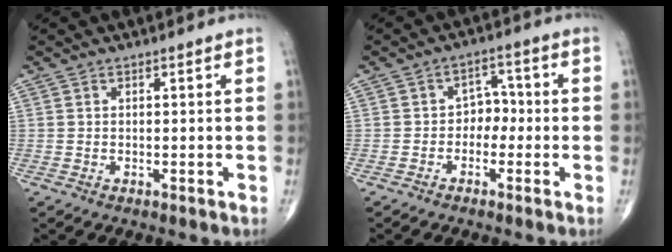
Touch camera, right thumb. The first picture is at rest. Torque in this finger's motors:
{"motor_torque": [0.10, 0.18, 0.01, -0.06, 0.00]}